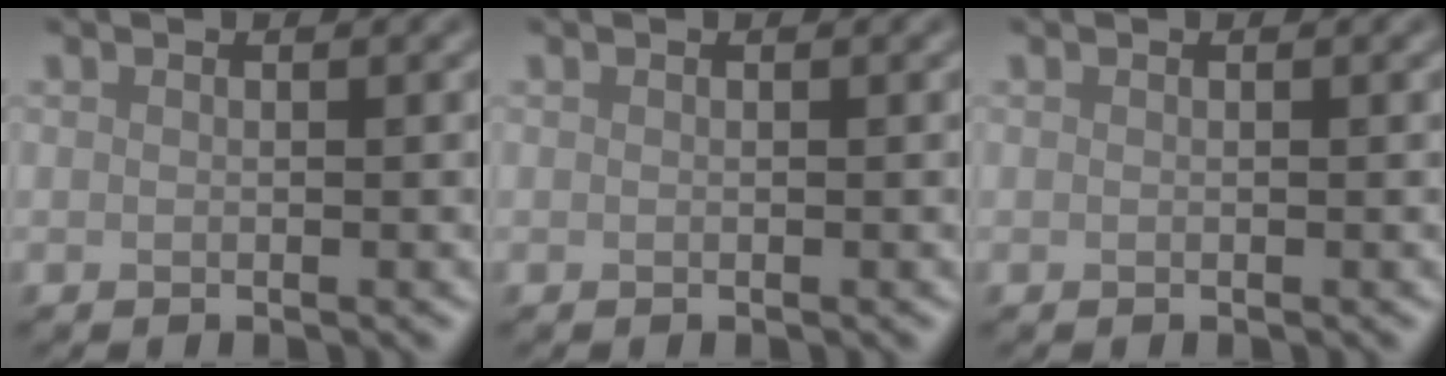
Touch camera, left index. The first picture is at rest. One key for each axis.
{"total": 0.0}
{"total": 0.0}